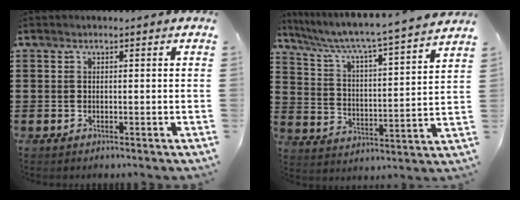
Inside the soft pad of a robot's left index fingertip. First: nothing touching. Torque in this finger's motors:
{"motor_torque": [2.14, 0.00, 0.62, 0.21]}